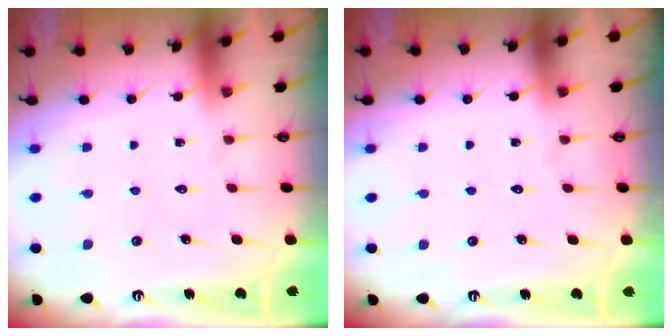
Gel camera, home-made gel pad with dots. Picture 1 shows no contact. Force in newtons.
{"total": 0.0}